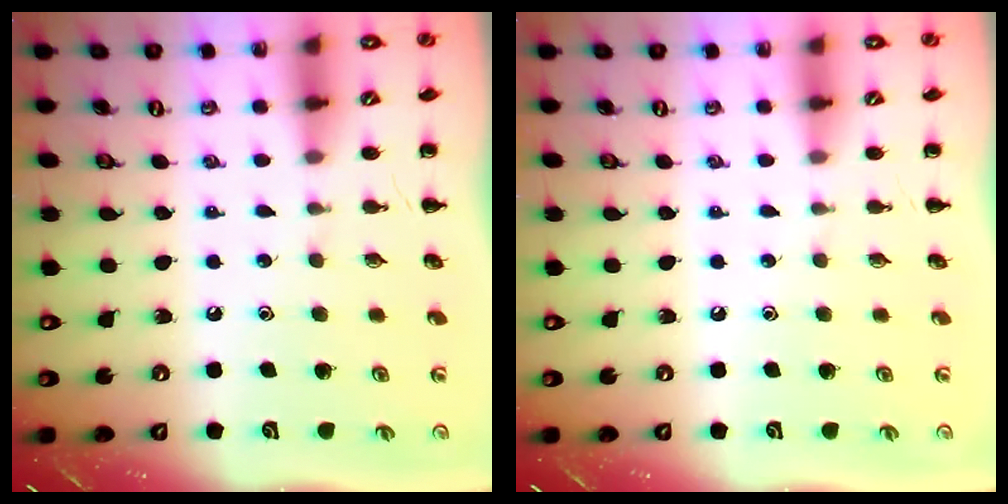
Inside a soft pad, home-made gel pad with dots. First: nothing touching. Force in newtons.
{"total": 0.0}